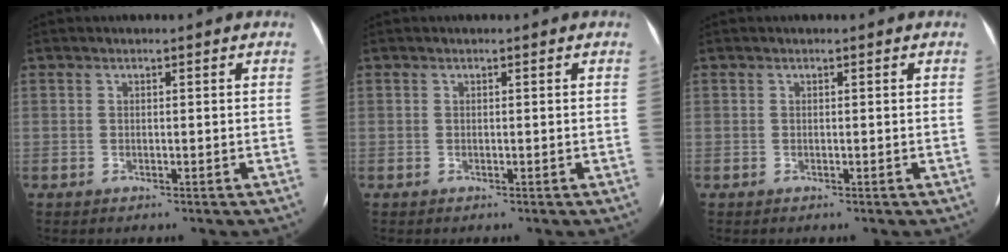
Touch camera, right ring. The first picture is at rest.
{"total": 0.0}
{"total": 0.0}